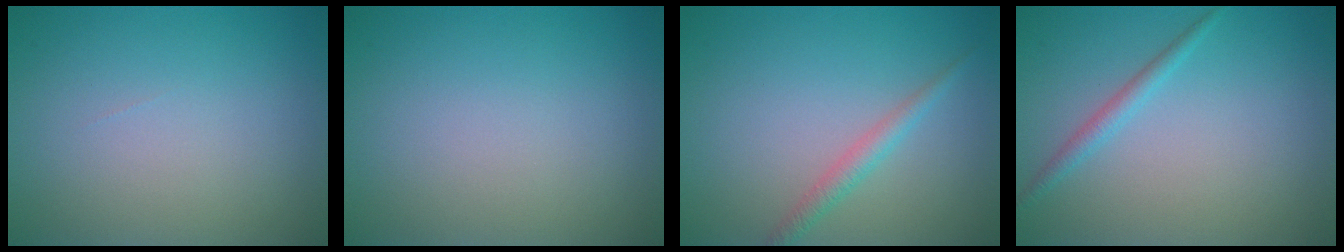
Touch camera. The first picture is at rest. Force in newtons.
{"total": 0.0}
{"total": 1.7, "press": 1.7, "slide": 0.0}
{"total": 1.4, "press": 1.4, "slide": 0.0}